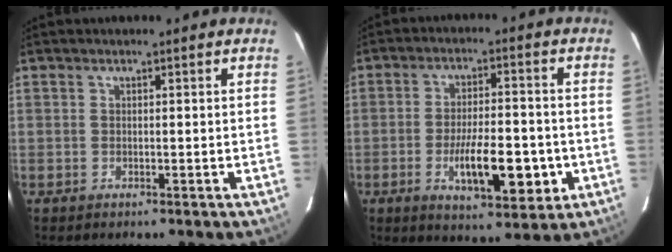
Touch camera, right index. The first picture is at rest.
{"total": 11.2, "force": [-3.2, 3.4, 10.2], "torque": [-0.167, -0.004, -0.045]}